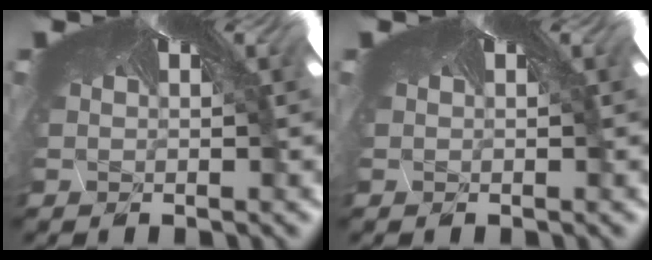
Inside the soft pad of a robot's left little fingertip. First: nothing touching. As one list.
[{"total": 0.0}]